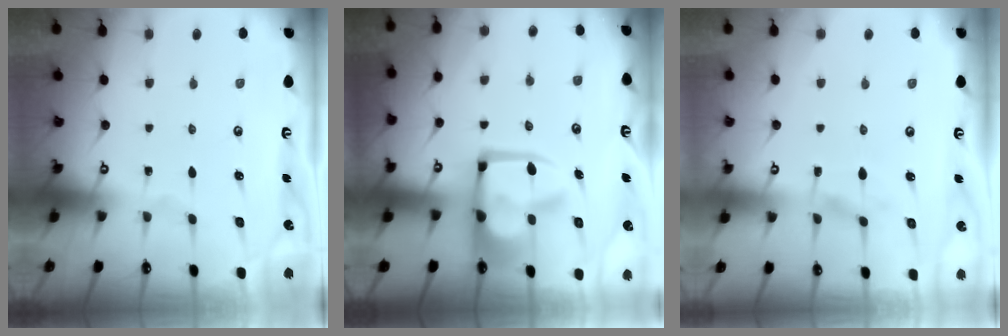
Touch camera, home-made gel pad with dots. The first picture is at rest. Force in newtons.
{"total": 14.3, "press": 14.2, "slide": 1.7}
{"total": 2.4, "press": 2.3, "slide": 0.7}